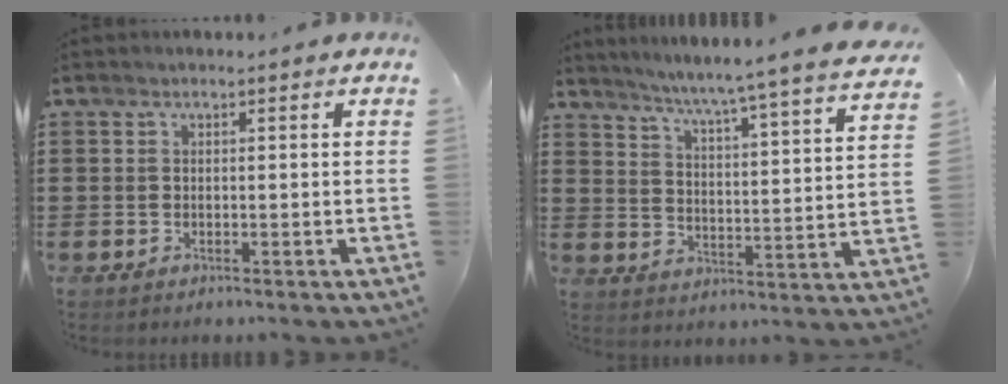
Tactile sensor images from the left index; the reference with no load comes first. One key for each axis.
{"total": 5.1, "fx": 4.4, "fy": -1.7, "fz": 2.1, "tx": -0.060, "ty": -0.049, "tz": 0.063}